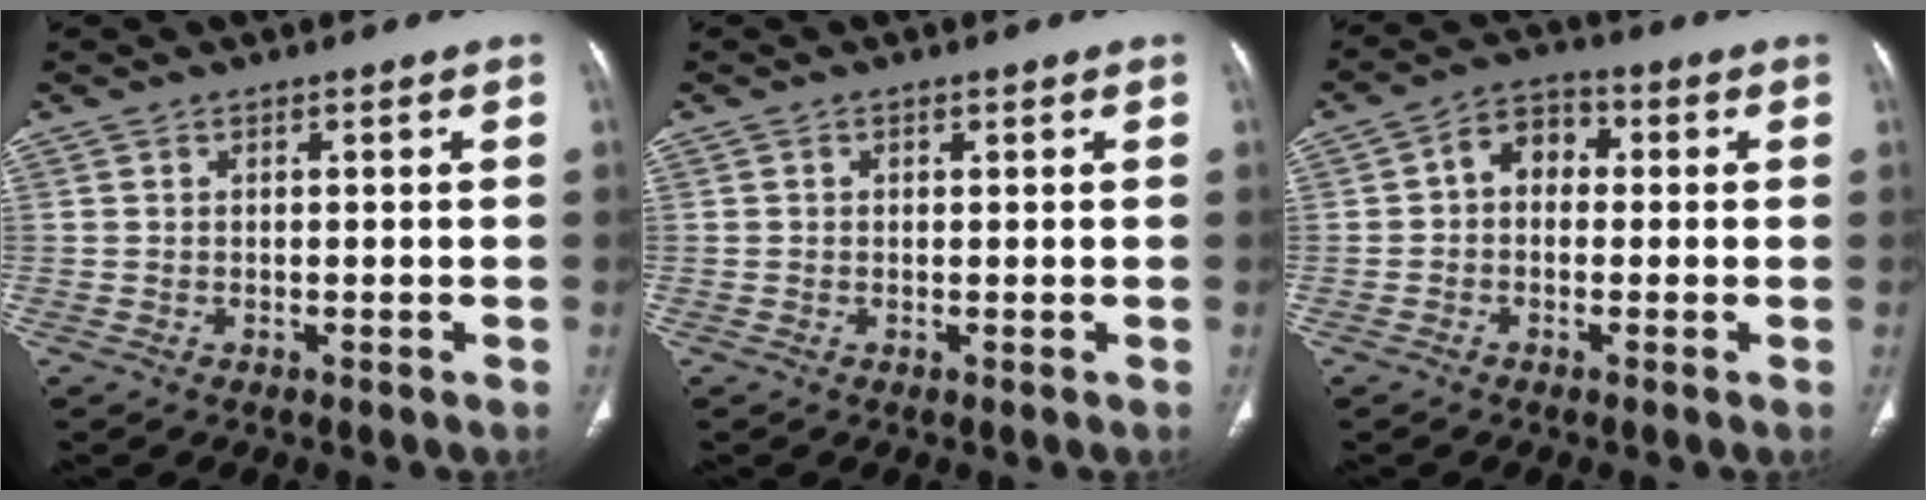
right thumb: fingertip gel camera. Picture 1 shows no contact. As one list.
[{"total": 0.6, "force": [0.2, 0.5, 0.2], "torque": [0.001, 0.000, 0.003]}, {"total": 6.0, "force": [0.2, 4.6, 3.8], "torque": [-0.034, 0.020, -0.011]}]